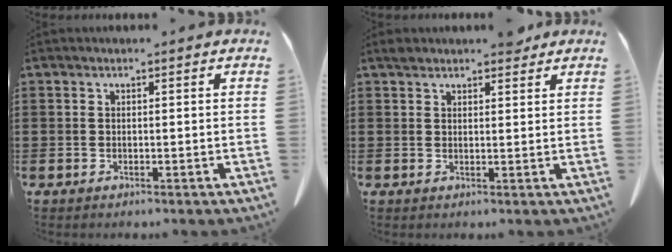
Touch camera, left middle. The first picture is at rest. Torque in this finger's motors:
{"motor_torque": [0.39, 0.21, 0.13, 0.01]}